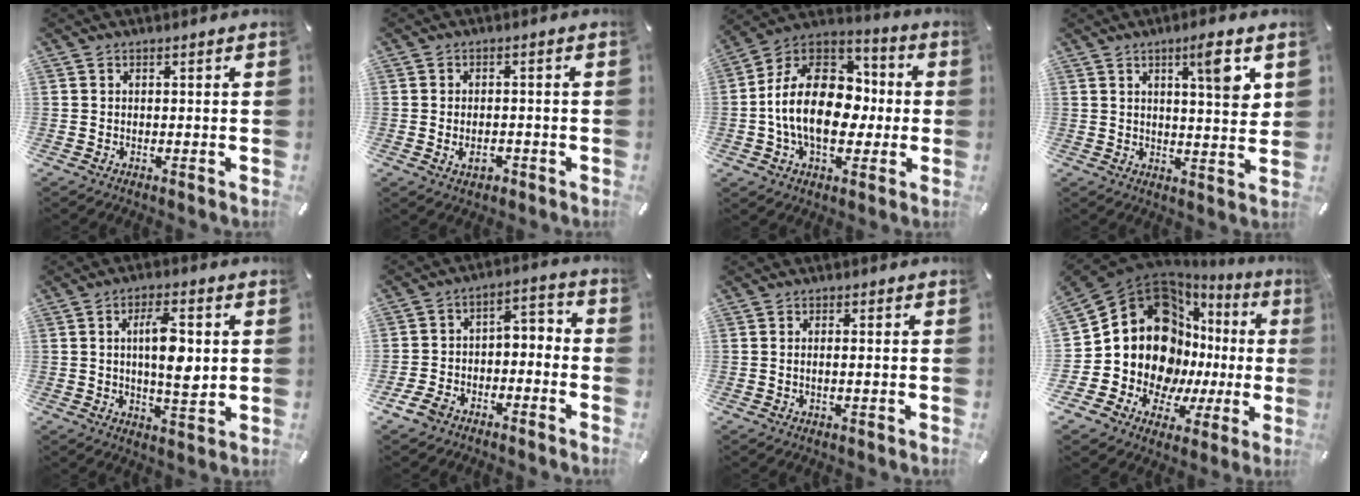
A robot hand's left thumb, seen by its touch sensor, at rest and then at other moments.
{"total": 3.6, "force": [-1.2, 2.4, 2.5], "torque": [-0.042, 0.000, -0.022]}
{"total": 20.4, "force": [-2.3, 14.2, 14.5], "torque": [-0.270, 0.014, -0.038]}
{"total": 8.2, "force": [3.8, 1.2, 7.2], "torque": [-0.098, -0.019, 0.051]}
{"total": 9.6, "force": [1.4, 3.6, 8.8], "torque": [-0.157, -0.009, 0.018]}
{"total": 6.9, "force": [-4.8, 4.5, 2.1], "torque": [-0.031, 0.030, -0.092]}
{"total": 1.5, "force": [-0.1, -0.1, 1.5], "torque": [-0.028, -0.006, -0.001]}
{"total": 19.0, "force": [3.7, 14.8, 11.3], "torque": [-0.213, -0.057, 0.074]}